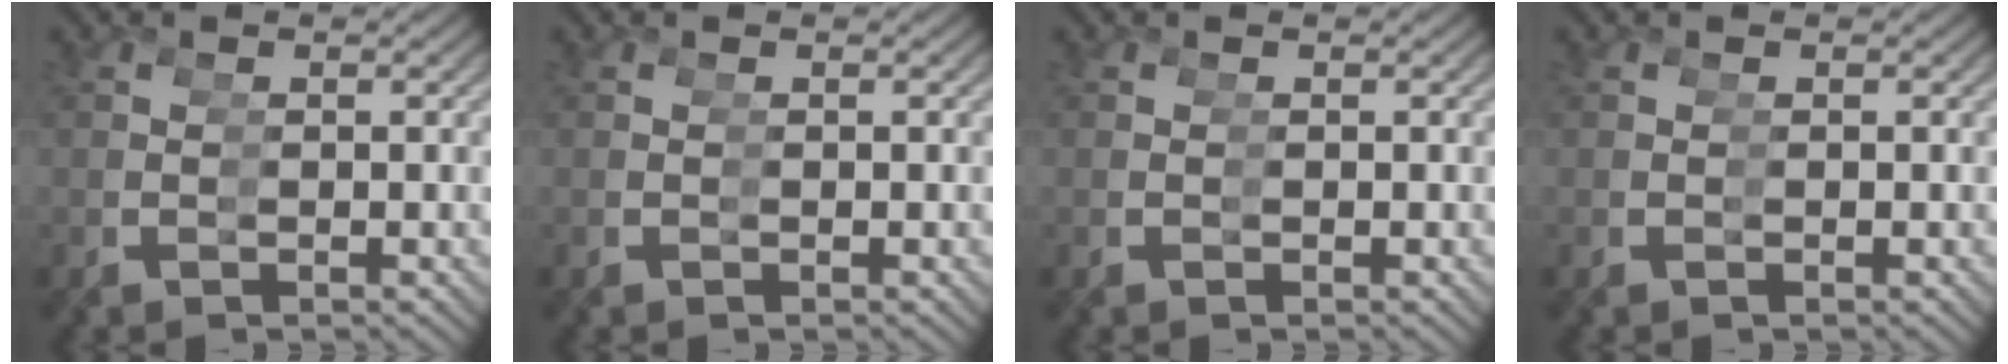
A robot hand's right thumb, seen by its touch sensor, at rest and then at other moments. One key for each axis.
{"total": 0.0}
{"total": 0.0}
{"total": 0.0}